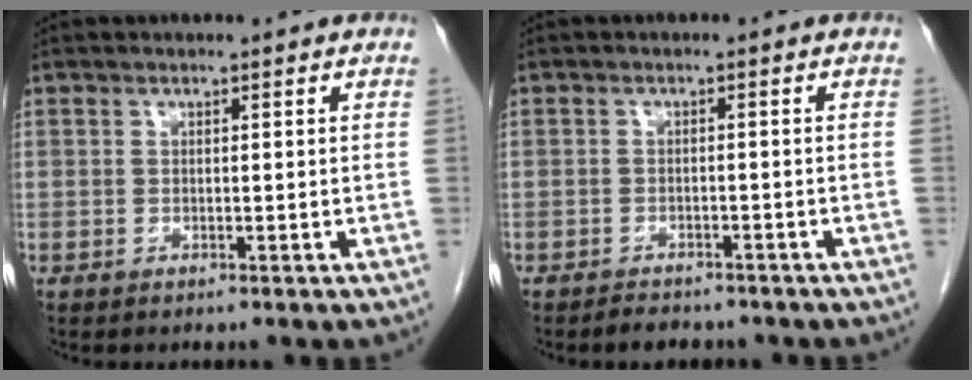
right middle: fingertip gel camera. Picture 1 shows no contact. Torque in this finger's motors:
{"motor_torque": [0.09, -0.04, -0.03, 0.02]}